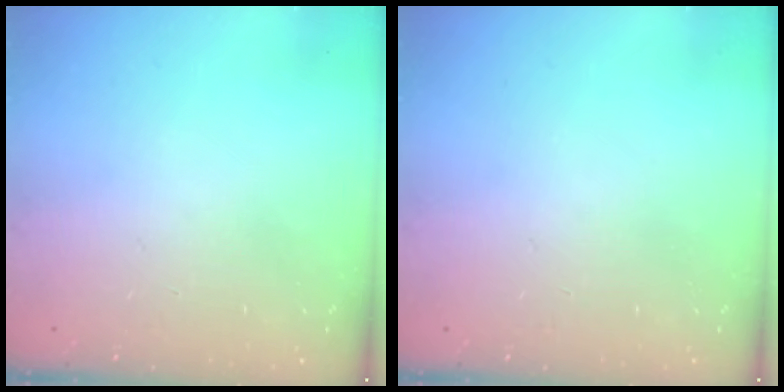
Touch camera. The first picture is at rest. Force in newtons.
{"total": 0.0}